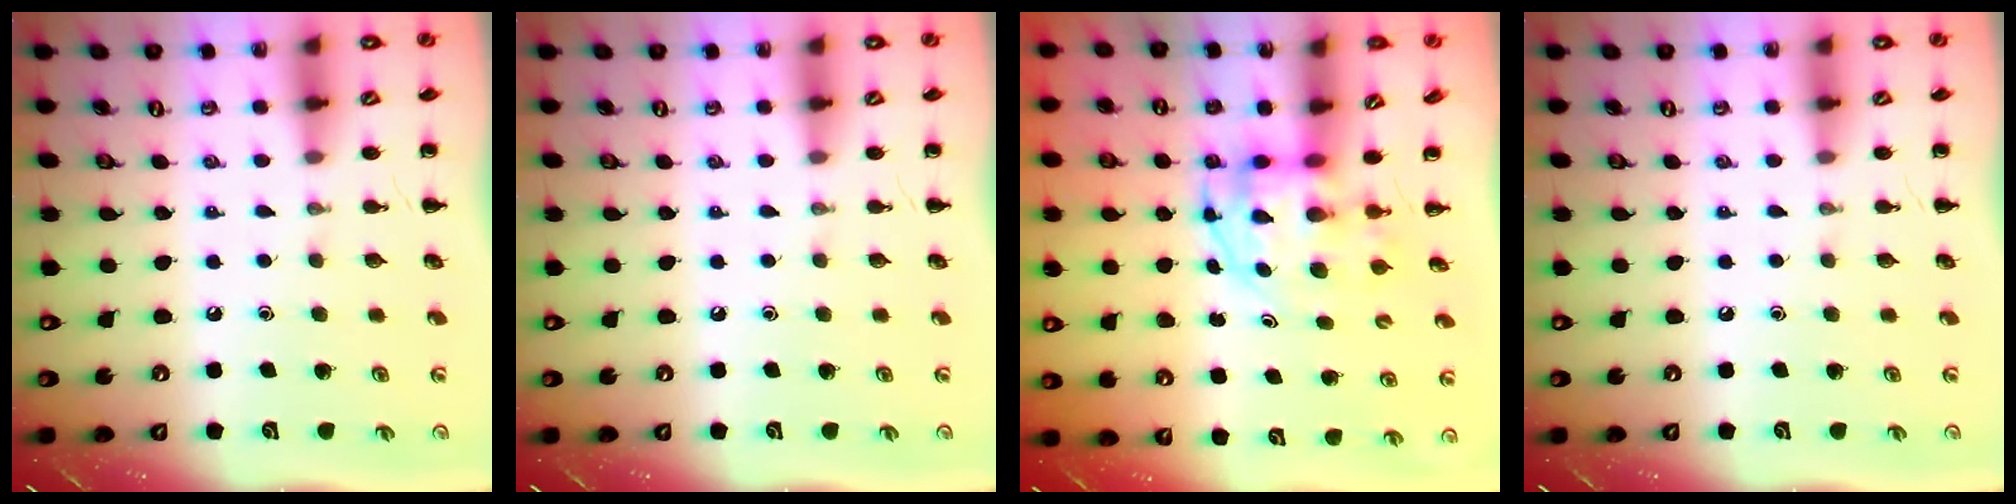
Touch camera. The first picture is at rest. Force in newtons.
{"total": 0.0}
{"total": 3.8, "press": 3.7, "slide": 0.7}
{"total": 0.0}